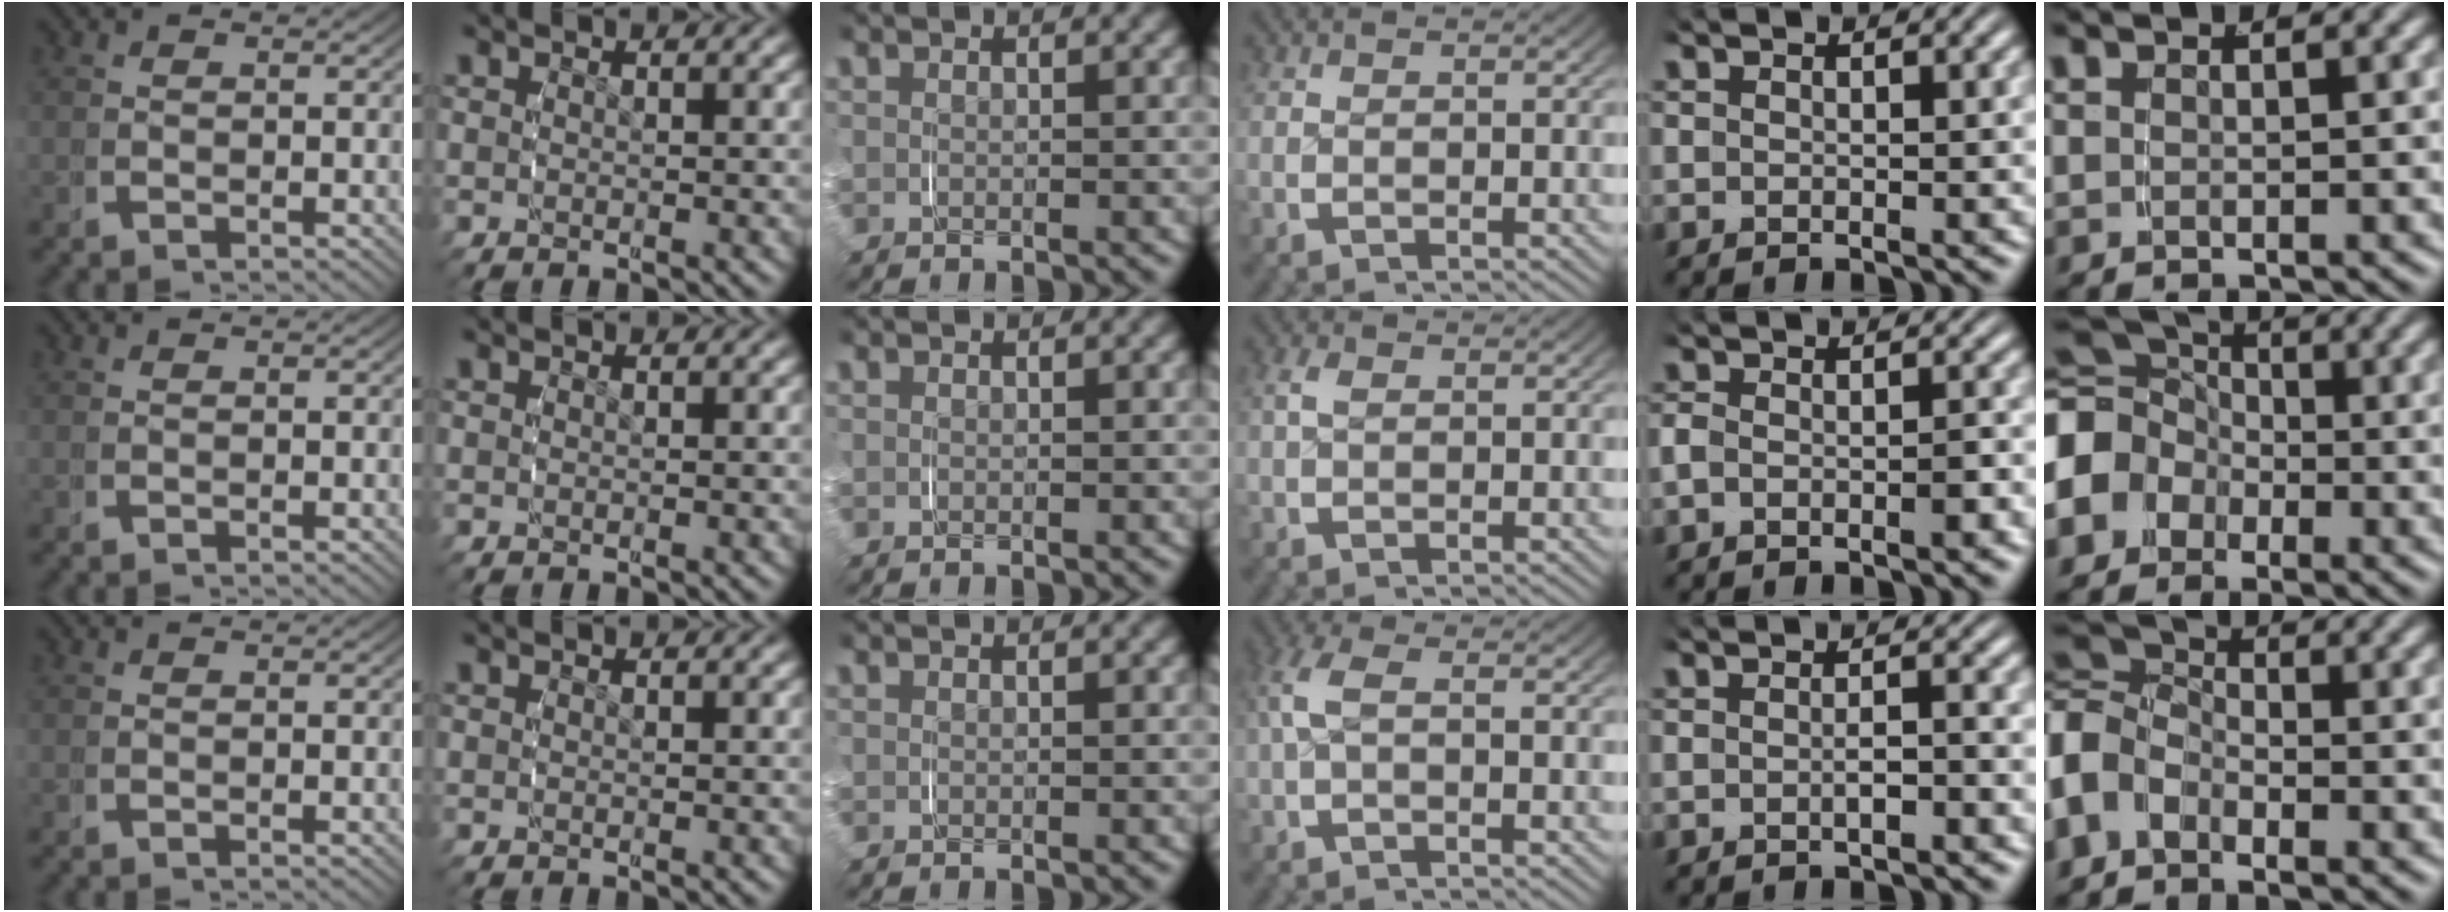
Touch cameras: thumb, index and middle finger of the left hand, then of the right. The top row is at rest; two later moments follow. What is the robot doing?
{"motion": "grasp_and_lifting", "object": "toothpaste"}